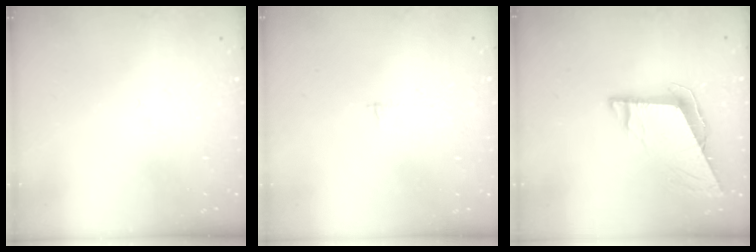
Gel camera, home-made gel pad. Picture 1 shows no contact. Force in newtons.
{"total": 2.5, "press": 2.5, "slide": 0.2}
{"total": 9.7, "press": 9.7, "slide": 1.2}